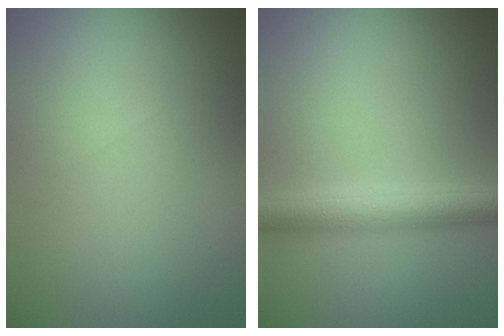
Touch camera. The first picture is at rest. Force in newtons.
{"total": 4.4, "press": 4.4, "slide": 0.1}